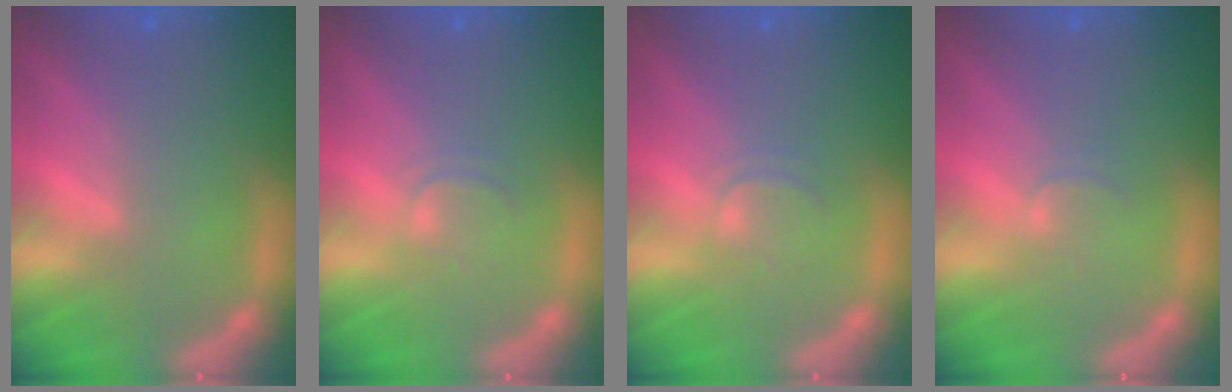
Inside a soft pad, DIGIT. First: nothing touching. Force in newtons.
{"total": 1.4}
{"total": 1.4}
{"total": 1.0}